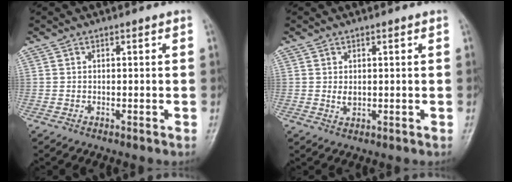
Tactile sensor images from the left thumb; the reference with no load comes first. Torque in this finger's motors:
{"motor_torque": [0.39, 0.43, 0.45, 0.08, 0.00]}